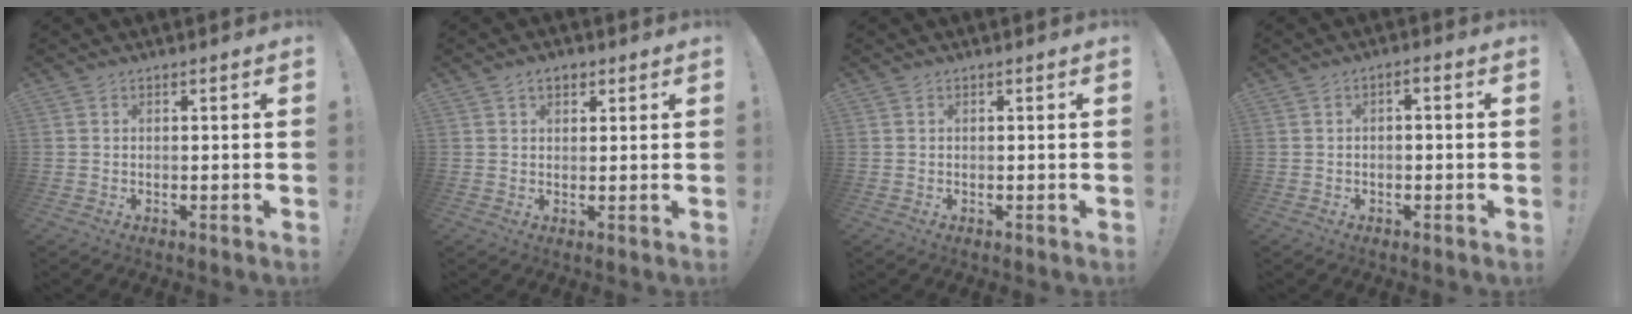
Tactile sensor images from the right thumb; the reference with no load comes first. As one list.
[{"total": 3.2, "force": [1.6, 2.0, 1.8], "torque": [-0.027, 0.000, 0.028]}, {"total": 0.0}, {"total": 1.8, "force": [-1.3, 0.6, 1.2], "torque": [-0.023, 0.009, -0.023]}]